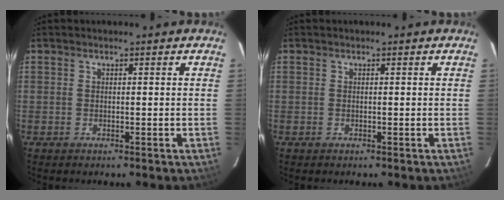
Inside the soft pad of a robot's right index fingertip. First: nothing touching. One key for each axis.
{"total": 0.0}